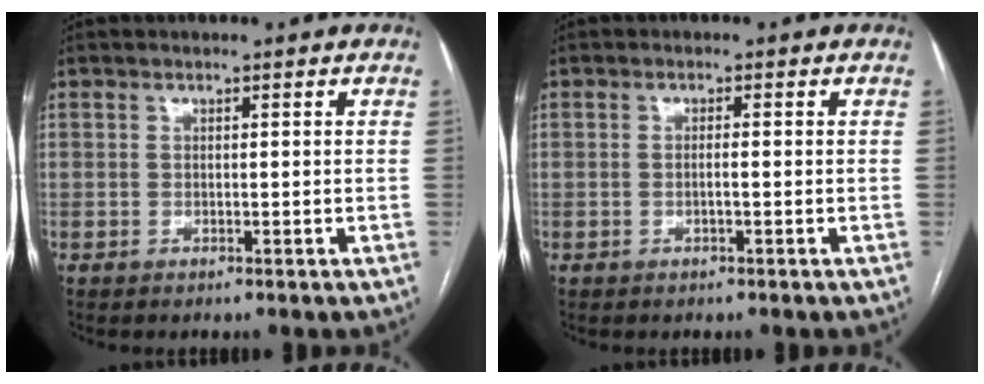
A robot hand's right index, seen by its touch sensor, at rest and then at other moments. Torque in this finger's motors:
{"motor_torque": [-0.24, 0.27, -0.05, 0.00]}